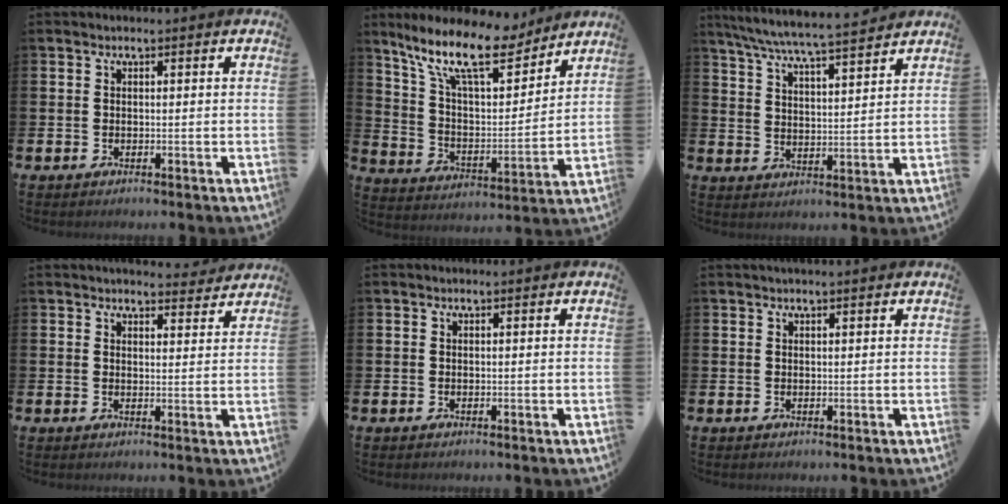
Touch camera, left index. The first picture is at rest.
{"total": 13.5, "force": [10.4, 4.7, 7.3], "torque": [-0.170, -0.052, 0.182]}
{"total": 7.0, "force": [6.6, 0.1, 2.3], "torque": [-0.071, -0.041, 0.117]}
{"total": 3.4, "force": [3.4, 0.5, 0.2], "torque": [0.007, -0.024, 0.058]}
{"total": 0.0}
{"total": 0.9, "force": [0.8, 0.0, 0.4], "torque": [0.001, -0.003, 0.012]}